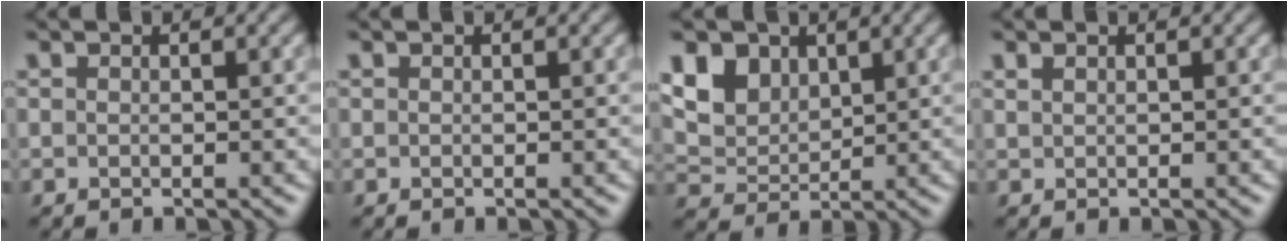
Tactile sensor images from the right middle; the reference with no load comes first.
{"total": 0.0}
{"total": 7.2, "force": [3.8, 5.0, 3.6], "torque": [-0.097, 0.002, 0.067]}
{"total": 0.6, "force": [0.4, 0.3, 0.3], "torque": [-0.008, 0.001, 0.012]}